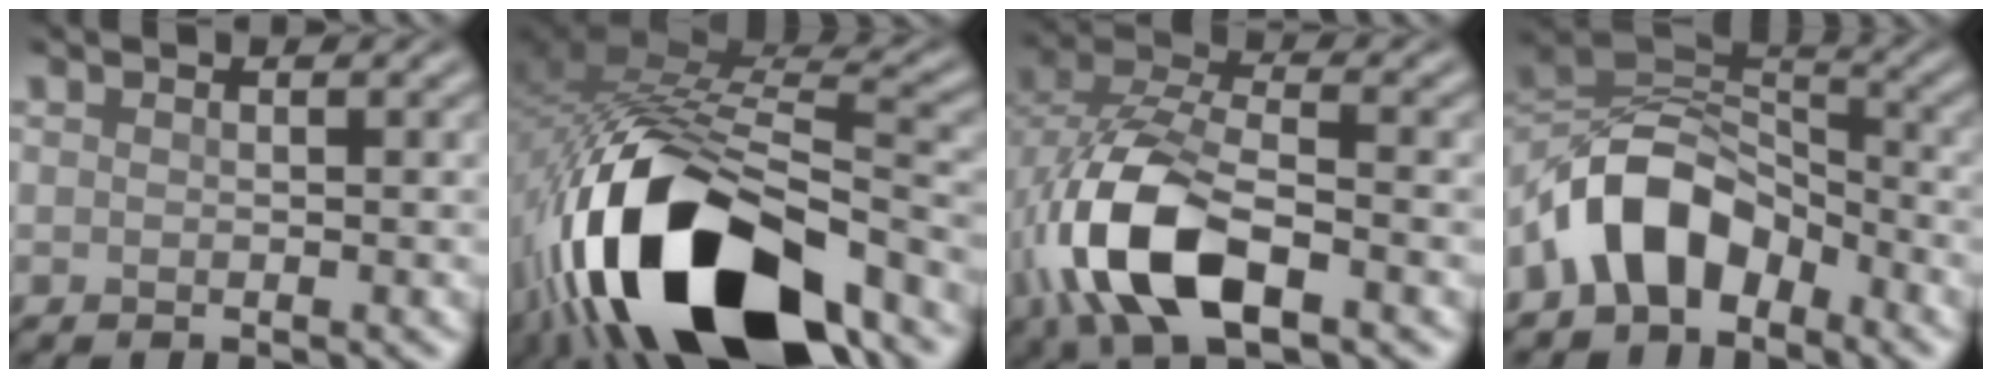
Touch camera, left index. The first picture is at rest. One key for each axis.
{"total": 17.3, "fx": -8.8, "fy": 7.4, "fz": 12.9, "tx": -0.249, "ty": -0.015, "tz": -0.145}
{"total": 11.0, "fx": -3.9, "fy": 5.6, "fz": 8.6, "tx": -0.186, "ty": -0.003, "tz": -0.082}
{"total": 7.4, "fx": -4.2, "fy": 4.3, "fz": 4.3, "tx": -0.063, "ty": 0.011, "tz": -0.089}